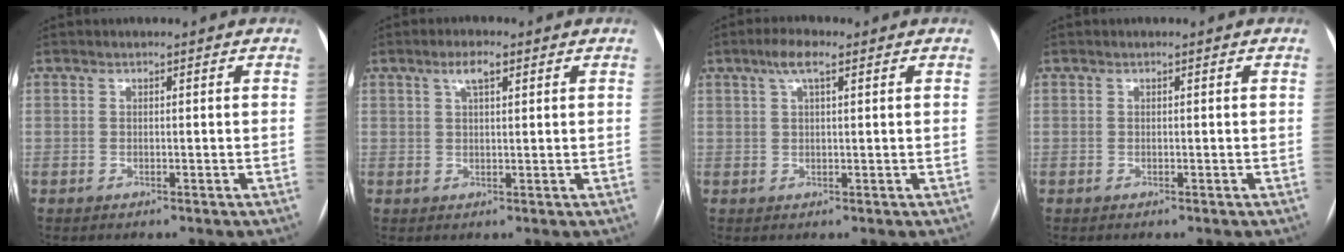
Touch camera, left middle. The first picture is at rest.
{"total": 3.1, "force": [1.7, 0.8, 2.5], "torque": [-0.052, 0.009, 0.032]}
{"total": 3.8, "force": [2.1, 0.8, 3.1], "torque": [-0.064, 0.014, 0.040]}
{"total": 0.0}